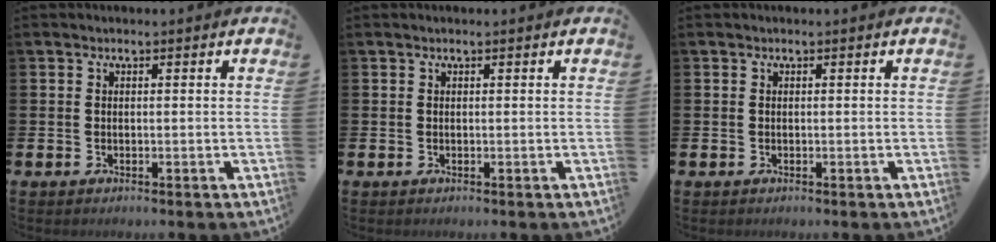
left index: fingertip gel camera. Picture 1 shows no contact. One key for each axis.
{"total": 0.0}
{"total": 0.0}